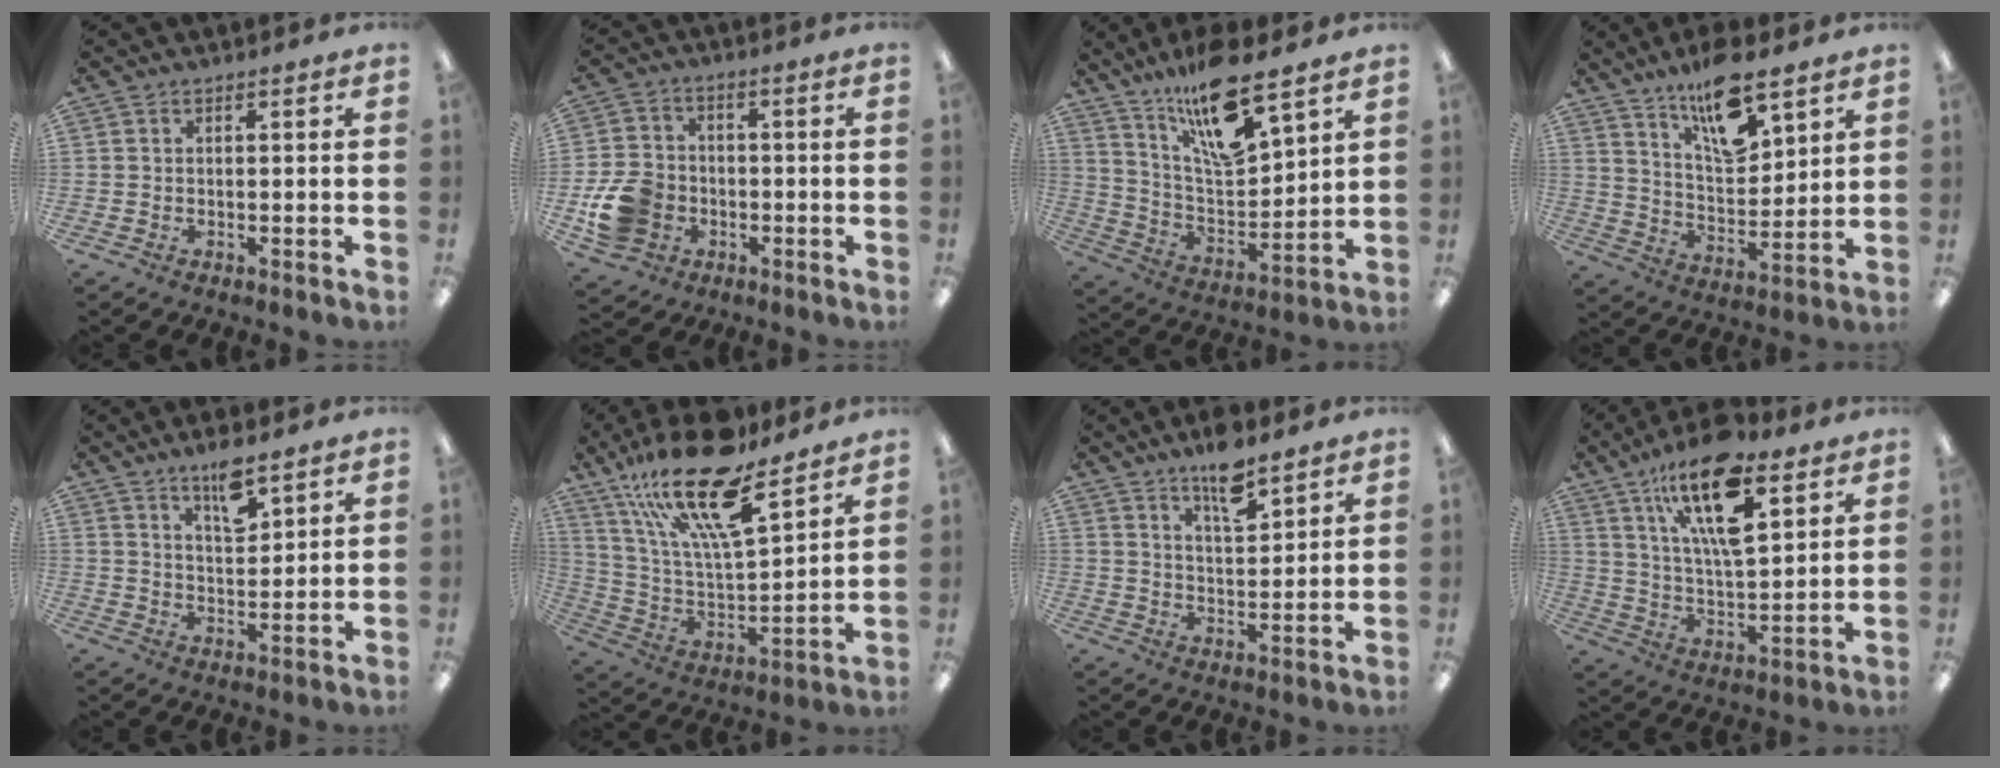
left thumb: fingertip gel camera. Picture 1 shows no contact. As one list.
[{"total": 11.0, "force": [-3.4, 8.9, 5.6], "torque": [-0.119, 0.027, -0.056]}, {"total": 17.2, "force": [12.6, 4.6, 10.7], "torque": [-0.188, -0.070, 0.210]}, {"total": 15.2, "force": [10.7, 5.7, 9.2], "torque": [-0.146, -0.055, 0.181]}, {"total": 7.7, "force": [5.8, 2.5, 4.4], "torque": [-0.060, -0.037, 0.097]}, {"total": 23.7, "force": [16.0, 7.7, 15.7], "torque": [-0.281, -0.094, 0.275]}, {"total": 8.8, "force": [6.9, 2.8, 4.6], "torque": [-0.069, -0.043, 0.118]}, {"total": 20.0, "force": [11.7, 7.8, 14.2], "torque": [-0.231, -0.053, 0.193]}]